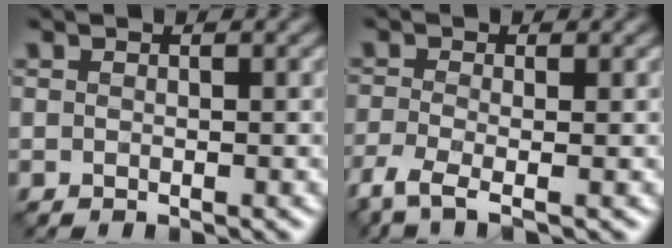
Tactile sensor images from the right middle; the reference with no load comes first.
{"total": 3.4, "force": [-2.2, 0.8, 2.5], "torque": [-0.070, -0.014, -0.052]}